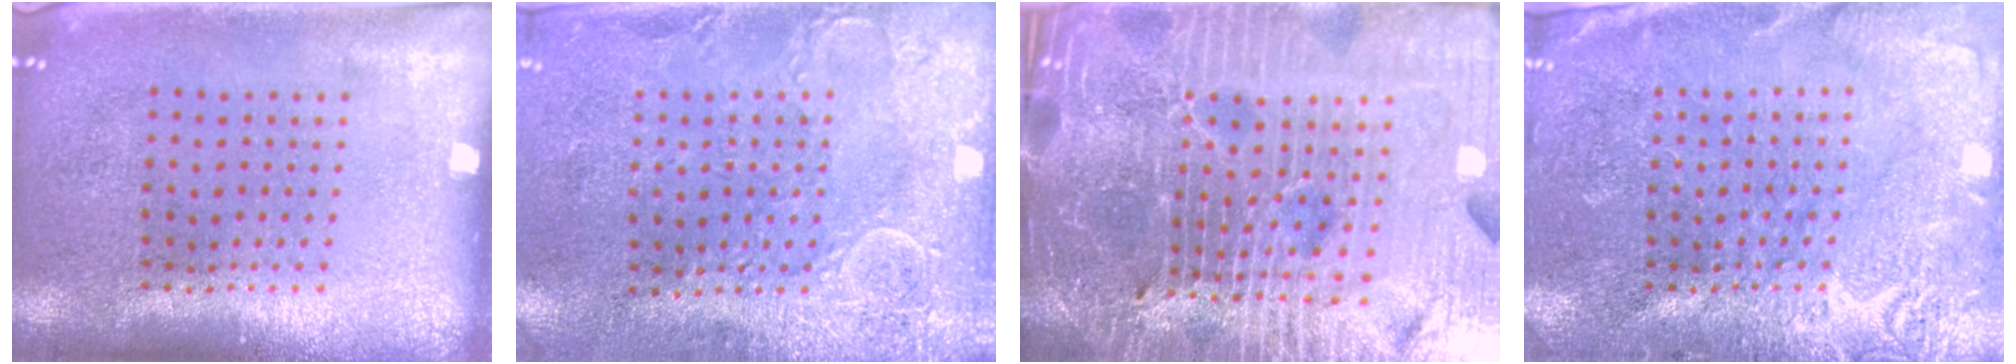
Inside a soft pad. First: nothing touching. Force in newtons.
{"total": 2.9, "press": 2.4, "slide": 1.6}
{"total": 7.2, "press": 6.2, "slide": 3.6}
{"total": 2.8, "press": 2.8, "slide": 0.1}